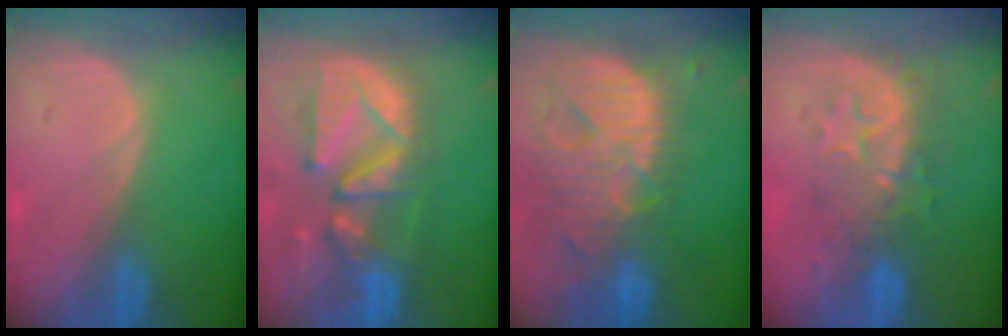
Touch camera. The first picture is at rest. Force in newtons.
{"total": 12.7, "press": 11.2, "slide": 6.0}
{"total": 13.7, "press": 11.7, "slide": 7.2}
{"total": 8.3, "press": 7.9, "slide": 2.5}